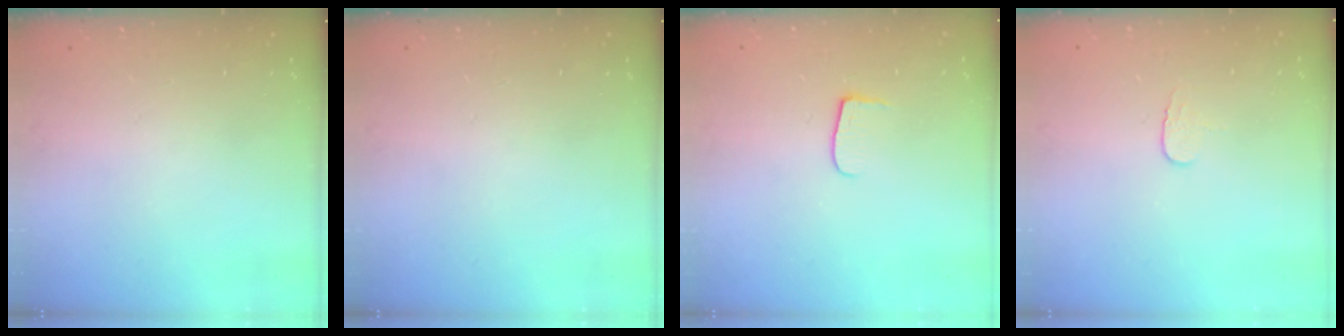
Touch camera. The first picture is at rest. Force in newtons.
{"total": 0.0}
{"total": 6.0, "press": 6.0, "slide": 0.6}
{"total": 3.9, "press": 3.8, "slide": 0.4}